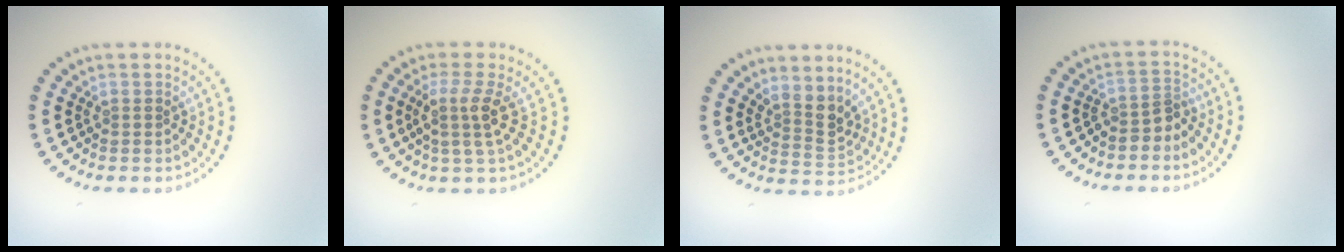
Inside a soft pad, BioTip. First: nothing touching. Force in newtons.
{"total": 2.7, "press": 2.2, "slide": 1.7}
{"total": 2.7, "press": 2.0, "slide": 1.8}
{"total": 2.0, "press": 1.4, "slide": 1.4}